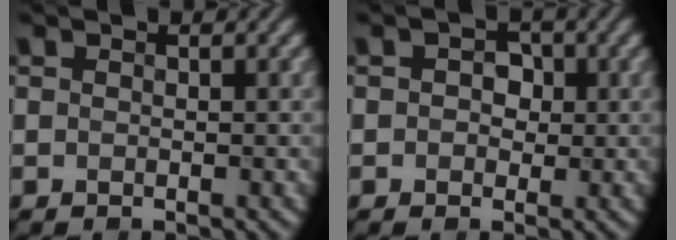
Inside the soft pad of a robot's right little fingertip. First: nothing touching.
{"total": 2.5, "force": [0.5, 2.1, 1.3], "torque": [-0.001, 0.011, -0.014]}